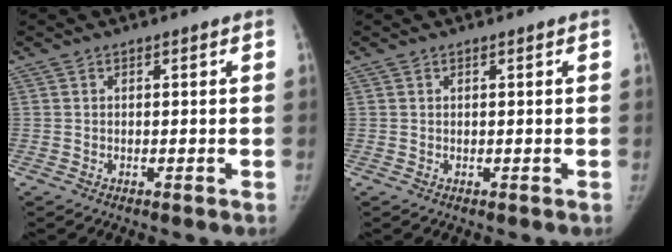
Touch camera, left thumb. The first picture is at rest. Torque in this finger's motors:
{"motor_torque": [0.04, 0.04, 0.18, -0.18, 0.01]}